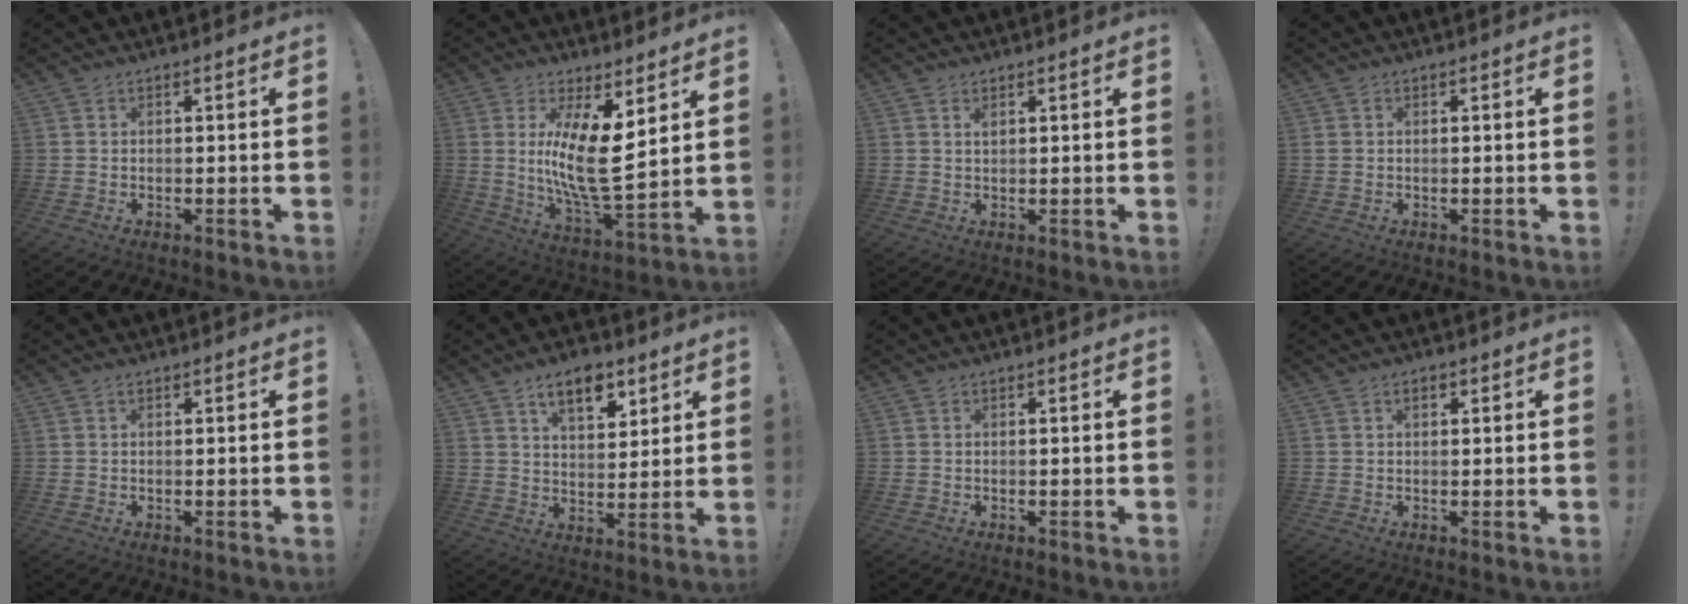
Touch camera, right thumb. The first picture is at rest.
{"total": 15.4, "force": [3.7, 4.5, 14.3], "torque": [-0.271, -0.042, 0.058]}
{"total": 0.8, "force": [0.6, 0.3, 0.4], "torque": [0.000, -0.004, 0.010]}
{"total": 0.7, "force": [0.3, 0.5, 0.3], "torque": [-0.006, 0.003, 0.006]}
{"total": 0.0}
{"total": 10.3, "force": [6.1, 5.3, 6.4], "torque": [-0.090, -0.027, 0.108]}
{"total": 0.0}
{"total": 1.7, "force": [0.7, 1.0, 1.1], "torque": [-0.018, 0.000, 0.011]}